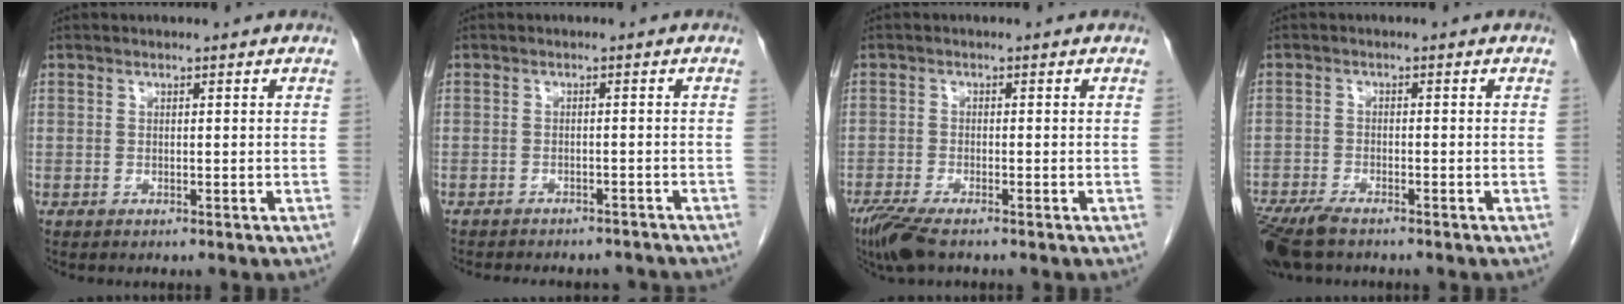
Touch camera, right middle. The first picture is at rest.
{"total": 10.1, "force": [-9.2, 3.2, 2.8], "torque": [-0.052, 0.005, -0.102]}
{"total": 5.1, "force": [-3.8, 0.9, 3.3], "torque": [-0.066, -0.014, -0.068]}
{"total": 6.9, "force": [-5.4, 1.8, 3.8], "torque": [-0.070, -0.014, -0.098]}